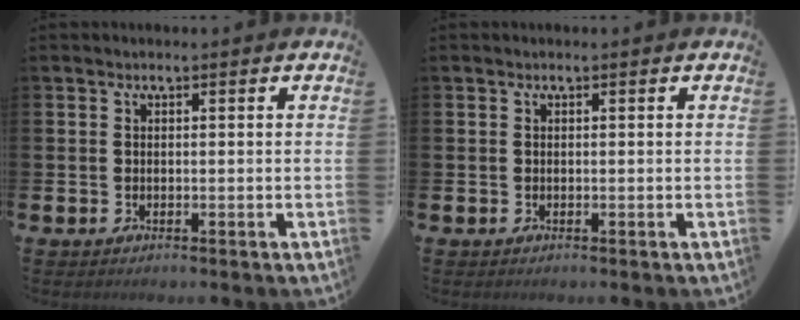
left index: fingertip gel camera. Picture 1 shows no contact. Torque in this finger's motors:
{"motor_torque": [-0.01, 0.01, 0.00, -0.01]}